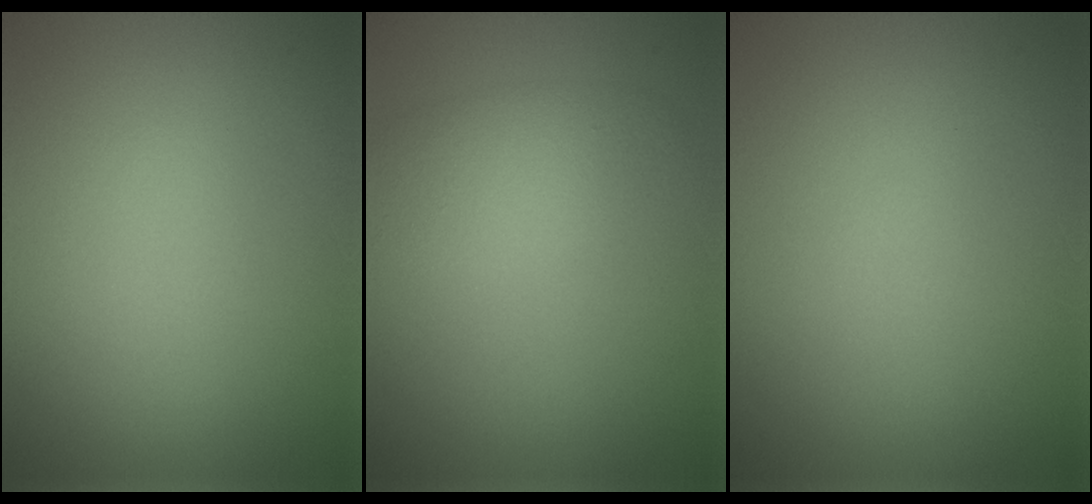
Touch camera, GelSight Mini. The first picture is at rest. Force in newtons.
{"total": 2.9, "press": 2.9, "slide": 0.1}
{"total": 0.0}